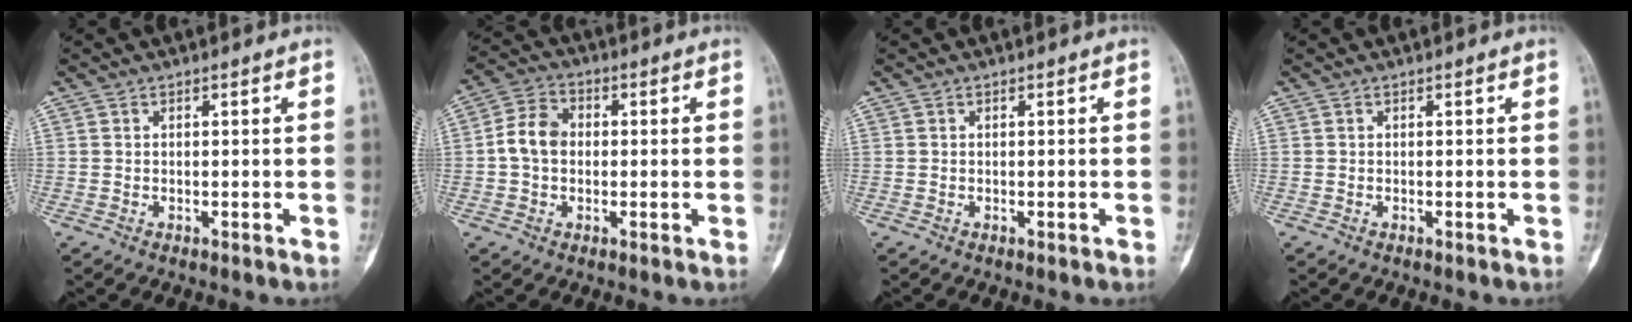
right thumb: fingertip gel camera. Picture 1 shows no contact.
{"total": 6.8, "force": [-0.1, 5.2, 4.3], "torque": [-0.073, 0.019, -0.012]}
{"total": 0.0}
{"total": 0.0}